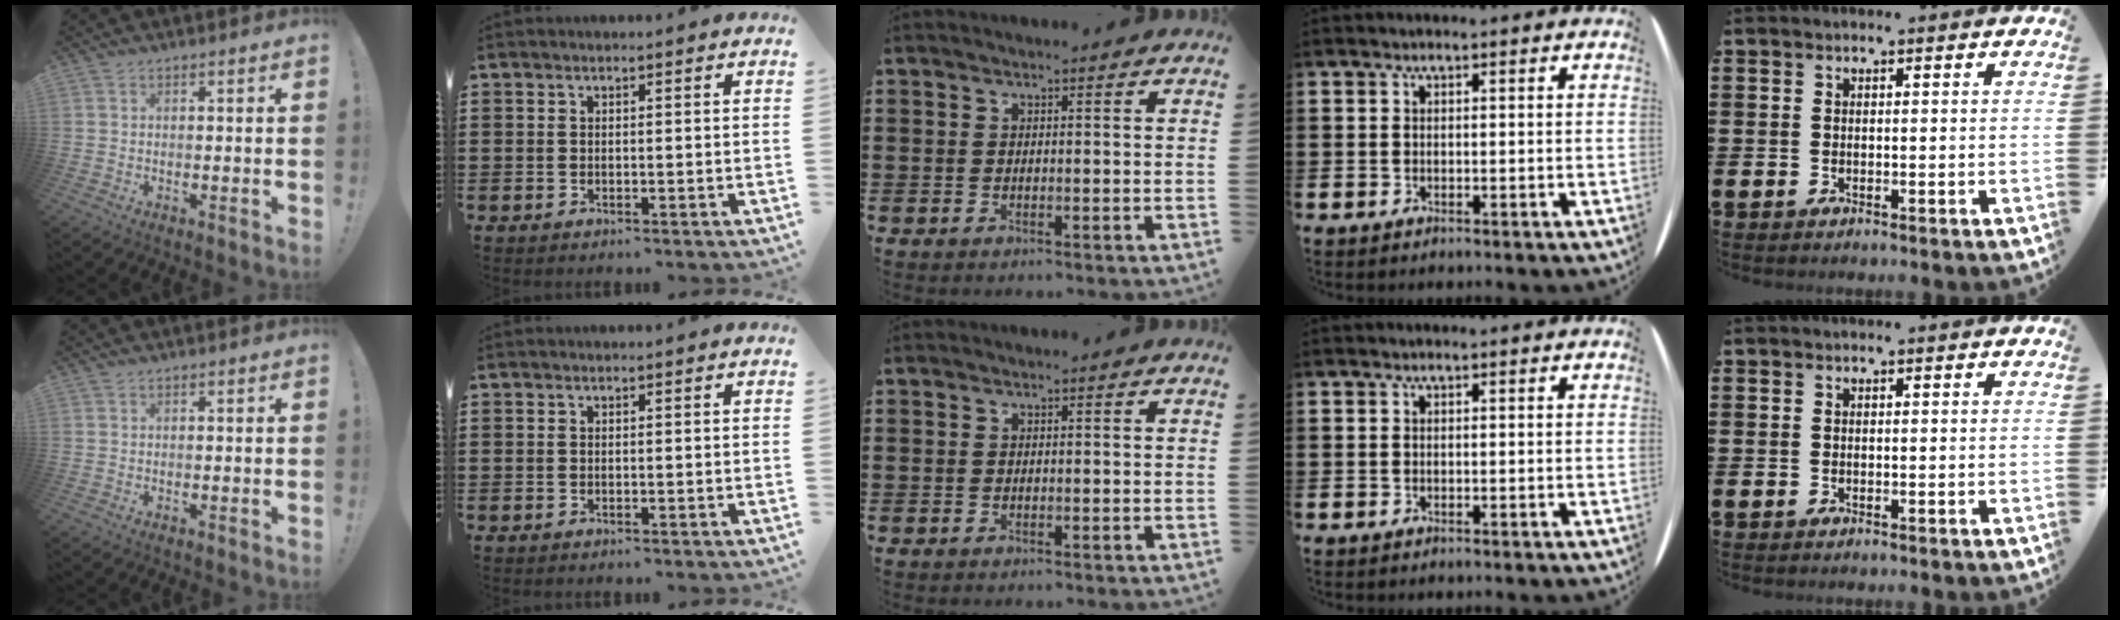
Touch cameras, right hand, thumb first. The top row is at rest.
{}